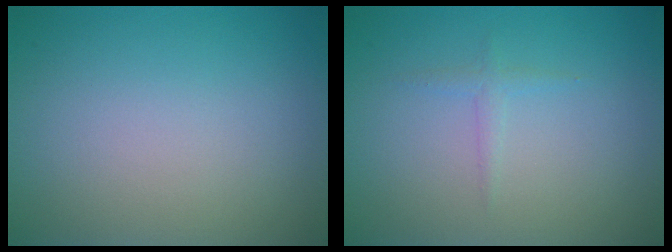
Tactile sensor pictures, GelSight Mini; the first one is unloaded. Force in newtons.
{"total": 0.9, "press": 0.9, "slide": 0.0}